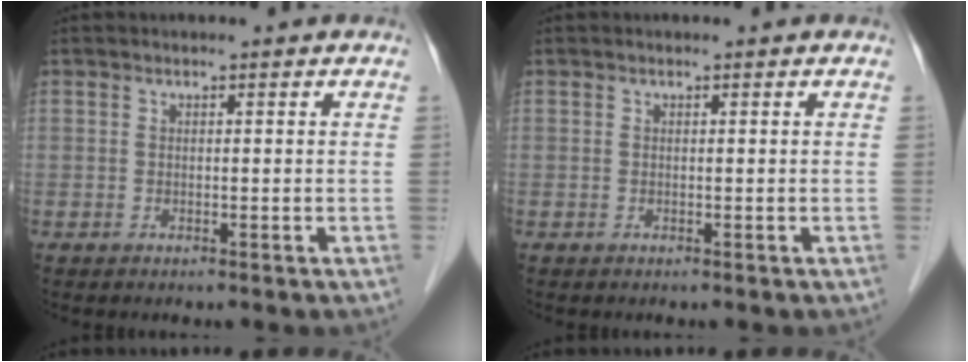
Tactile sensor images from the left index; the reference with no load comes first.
{"total": 0.0}